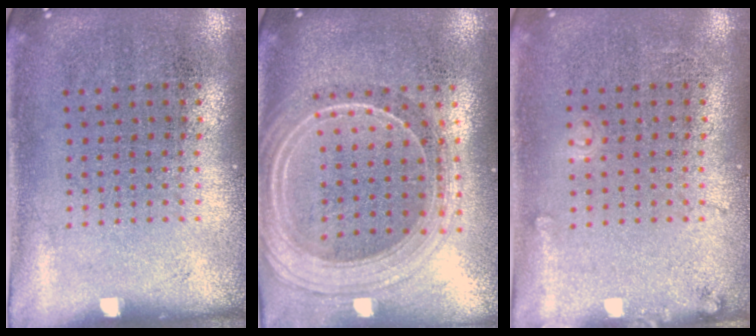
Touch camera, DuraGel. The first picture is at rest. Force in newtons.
{"total": 2.3, "press": 2.0, "slide": 1.2}
{"total": 1.2, "press": 1.2, "slide": 0.1}